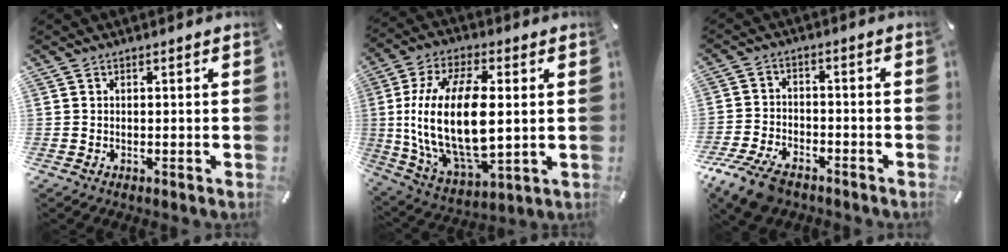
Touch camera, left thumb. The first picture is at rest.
{"total": 21.6, "force": [1.9, 11.5, 18.2], "torque": [-0.385, -0.008, 0.035]}
{"total": 9.0, "force": [-6.4, 4.5, 4.4], "torque": [-0.095, 0.027, -0.120]}